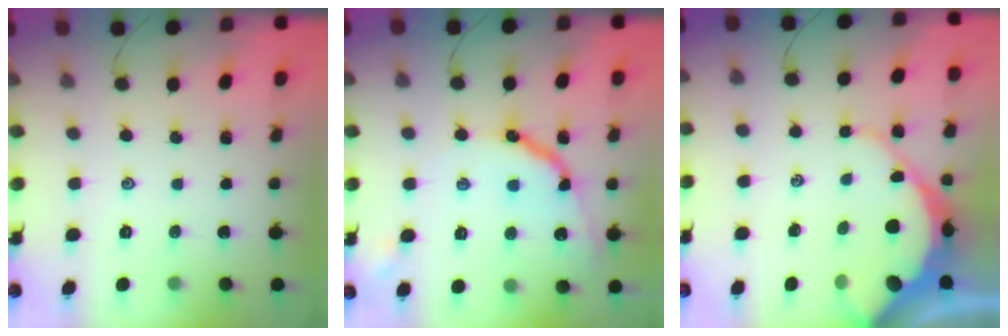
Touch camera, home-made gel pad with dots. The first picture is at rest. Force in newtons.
{"total": 11.5, "press": 11.5, "slide": 0.8}
{"total": 12.8, "press": 12.8, "slide": 1.2}